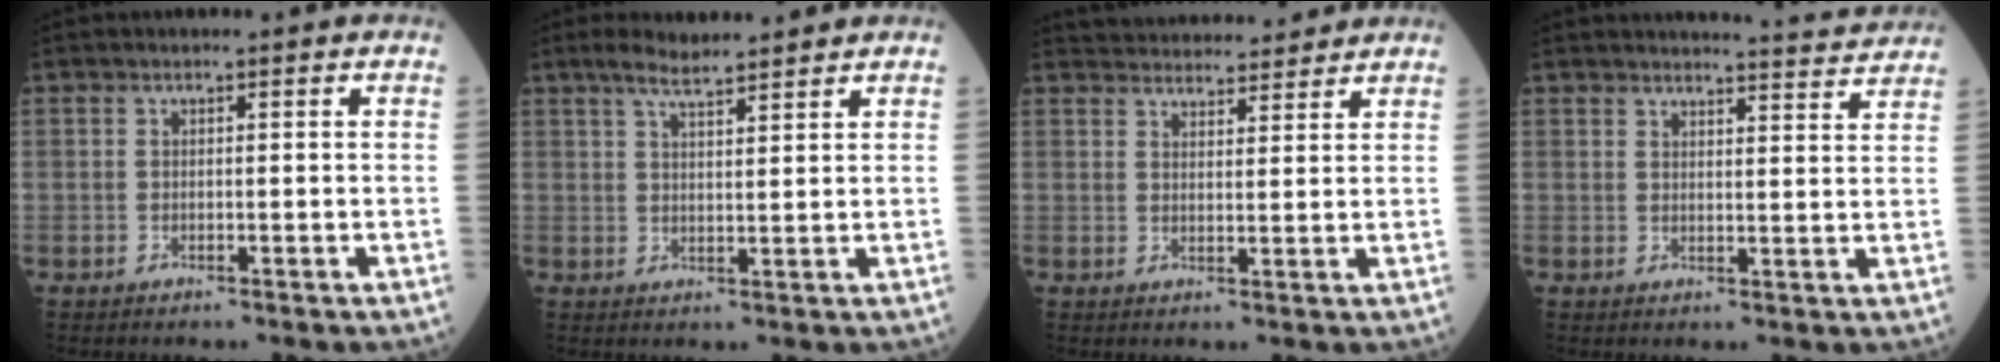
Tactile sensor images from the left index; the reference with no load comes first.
{"total": 4.8, "force": [4.2, 0.7, 2.2], "torque": [-0.045, 0.014, 0.074]}
{"total": 11.6, "force": [11.1, 2.4, 2.2], "torque": [-0.021, 0.021, 0.152]}
{"total": 8.9, "force": [8.9, 0.2, 1.0], "torque": [-0.003, -0.007, 0.094]}